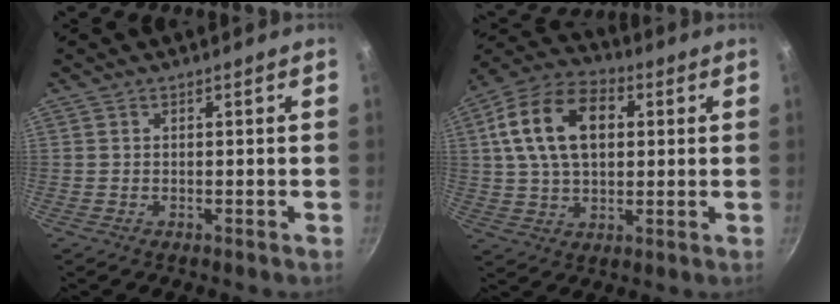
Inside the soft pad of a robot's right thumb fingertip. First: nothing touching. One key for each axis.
{"total": 16.8, "fx": 3.7, "fy": 10.8, "fz": 12.3, "tx": -0.201, "ty": 0.017, "tz": 0.052}